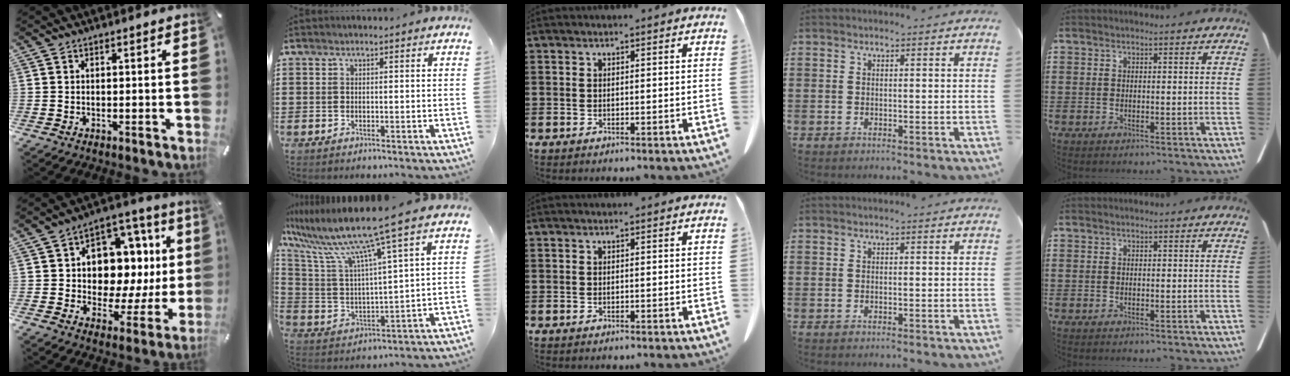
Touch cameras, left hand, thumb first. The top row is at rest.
{"thumb": {"total": 13.6, "force": [3.7, 10.4, 7.9], "torque": [-0.104, -0.041, 0.067]}, "index": {"total": 10.8, "force": [8.2, -0.4, 7.0], "torque": [-0.171, -0.050, 0.129]}}